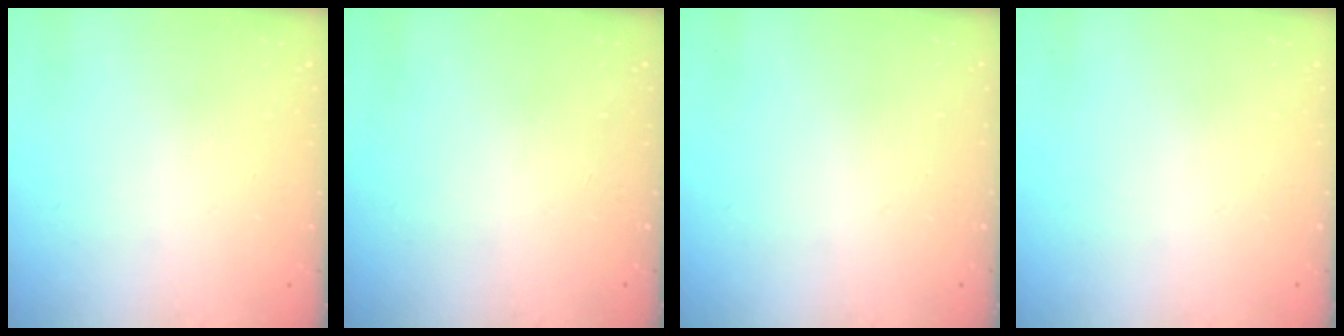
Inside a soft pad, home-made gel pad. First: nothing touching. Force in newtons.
{"total": 0.0}
{"total": 0.0}
{"total": 0.0}